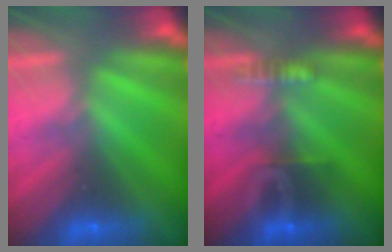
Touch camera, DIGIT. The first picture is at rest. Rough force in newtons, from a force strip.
{"total": 3.2}